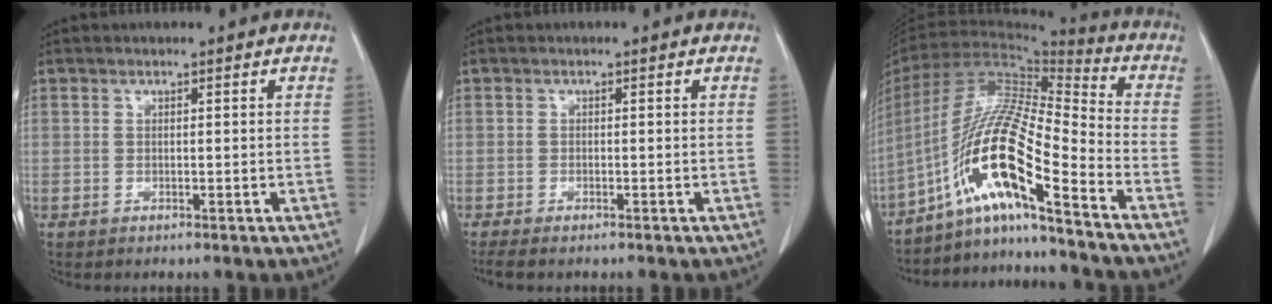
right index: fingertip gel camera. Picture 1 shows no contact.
{"total": 2.6, "force": [-2.2, 0.4, 1.4], "torque": [-0.023, -0.009, -0.031]}
{"total": 15.8, "force": [-10.2, 0.2, 12.0], "torque": [-0.238, 0.008, -0.191]}